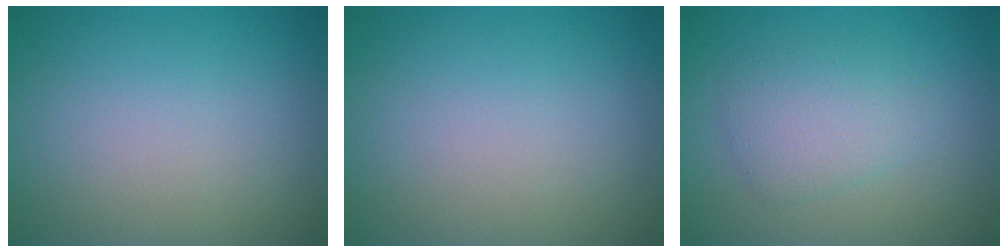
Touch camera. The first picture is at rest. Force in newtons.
{"total": 0.0}
{"total": 2.8, "press": 2.8, "slide": 0.2}